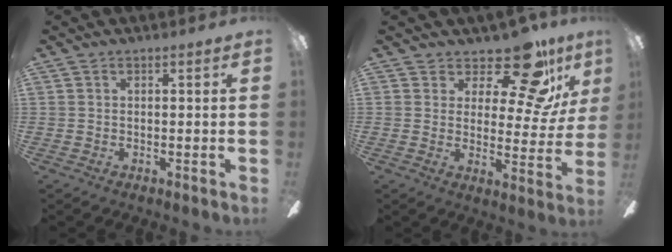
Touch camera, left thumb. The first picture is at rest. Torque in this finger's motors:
{"motor_torque": [0.19, 0.24, -0.09, -0.01, 0.04]}